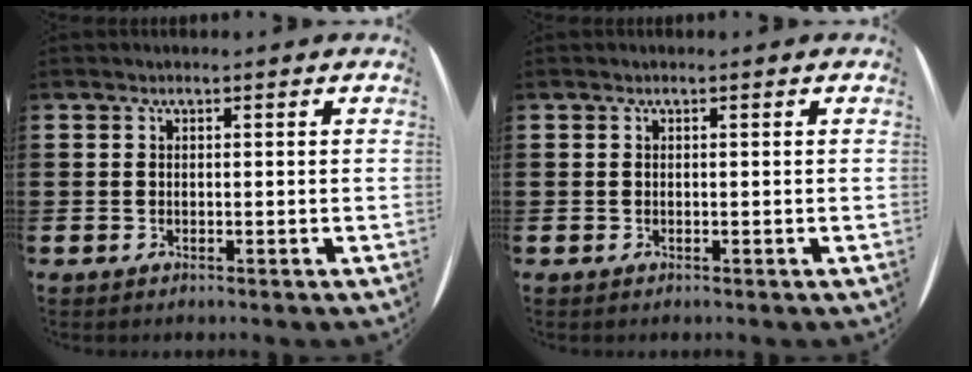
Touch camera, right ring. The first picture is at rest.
{"total": 0.0}